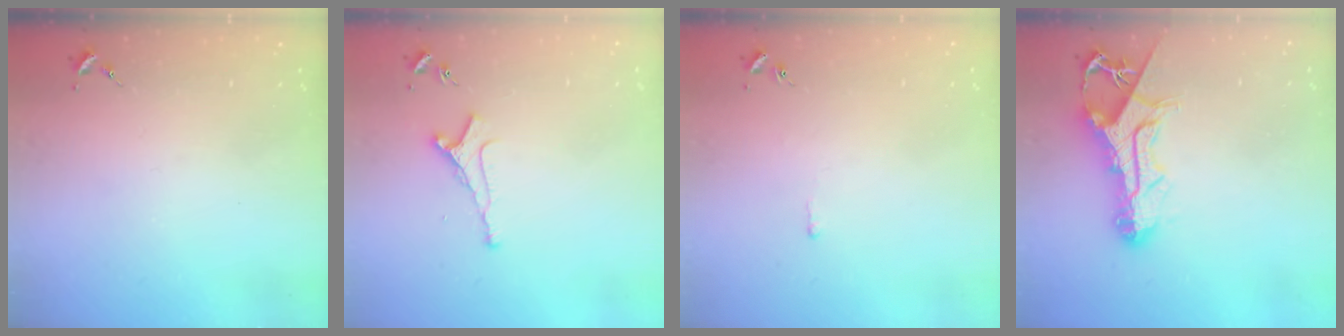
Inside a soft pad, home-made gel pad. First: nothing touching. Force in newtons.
{"total": 4.7, "press": 4.7, "slide": 0.8}
{"total": 2.6, "press": 2.6, "slide": 0.4}
{"total": 13.4, "press": 13.3, "slide": 1.3}